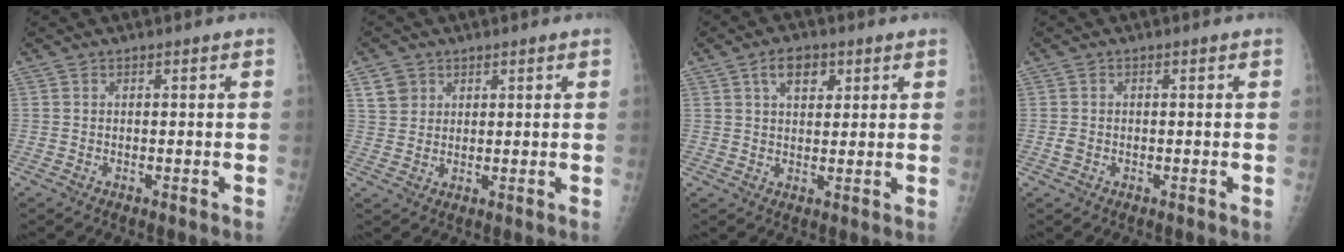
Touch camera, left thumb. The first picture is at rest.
{"total": 3.9, "force": [2.0, 3.2, 0.9], "torque": [0.002, -0.010, 0.039]}
{"total": 5.5, "force": [2.6, 3.3, 3.6], "torque": [-0.039, -0.005, 0.040]}
{"total": 1.2, "force": [-0.4, 0.9, 0.6], "torque": [-0.016, 0.000, -0.008]}